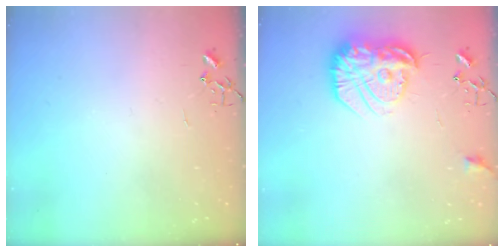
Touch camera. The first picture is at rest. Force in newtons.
{"total": 17.6, "press": 17.6, "slide": 1.3}